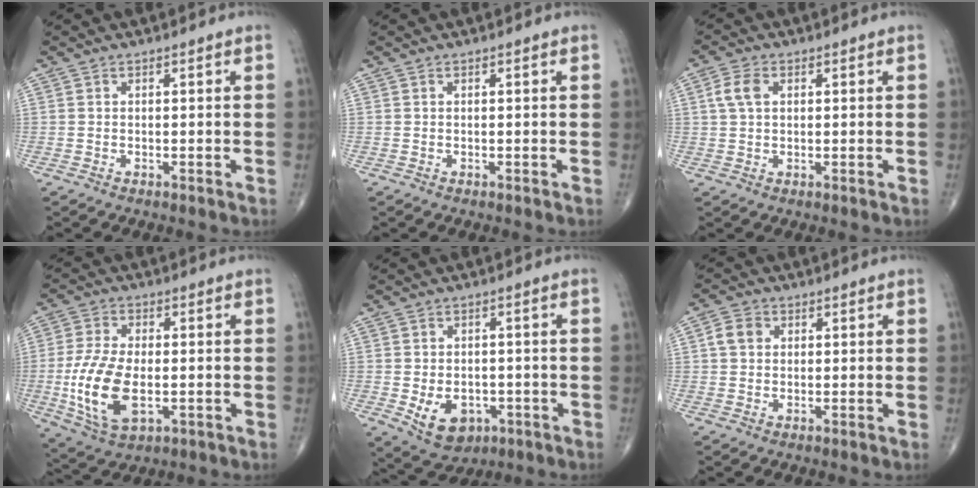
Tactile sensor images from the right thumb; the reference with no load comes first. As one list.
[{"total": 0.0}, {"total": 4.1, "force": [1.1, 2.7, 2.9], "torque": [-0.065, 0.007, 0.019]}, {"total": 13.6, "force": [-2.4, 7.0, 11.4], "torque": [-0.232, -0.005, -0.038]}, {"total": 8.5, "force": [-2.6, 6.2, 5.2], "torque": [-0.064, 0.010, -0.026]}, {"total": 3.8, "force": [0.7, 3.1, 2.0], "torque": [-0.031, 0.007, 0.009]}]